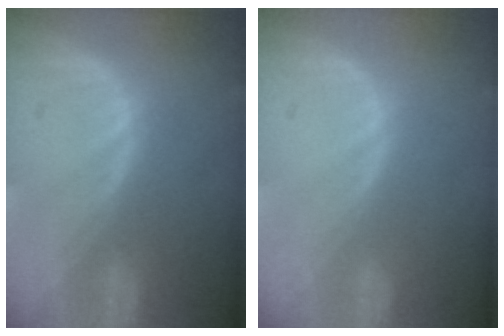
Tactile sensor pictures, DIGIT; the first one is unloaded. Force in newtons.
{"total": 0.0}